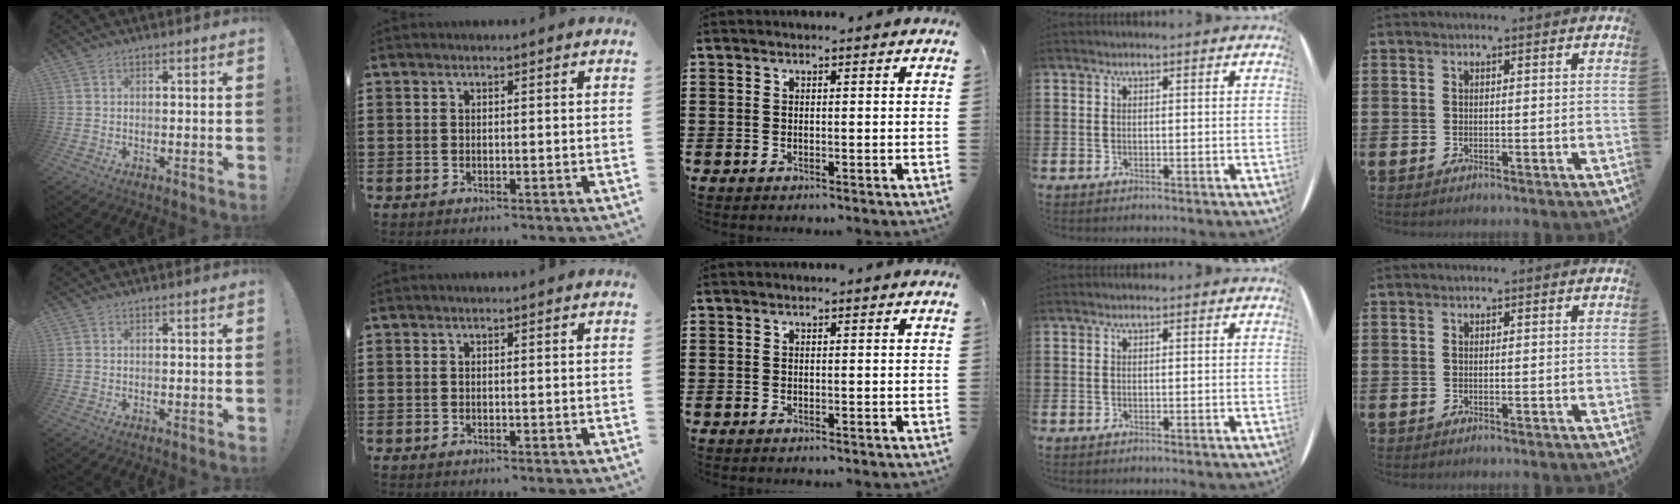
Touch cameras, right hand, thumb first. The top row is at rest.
{}